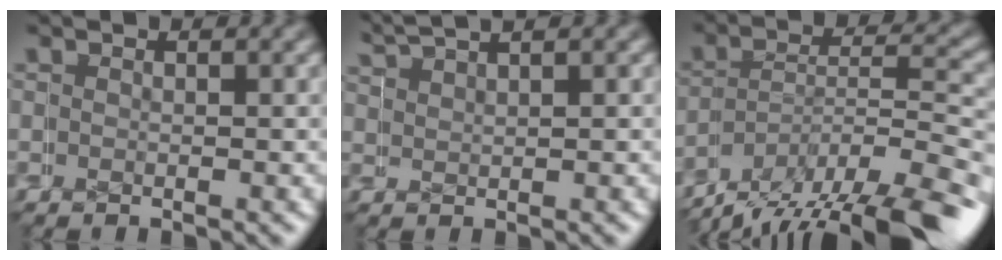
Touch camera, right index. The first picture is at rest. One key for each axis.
{"total": 3.3, "fx": 3.1, "fy": -0.6, "fz": 0.6, "tx": -0.013, "ty": 0.013, "tz": 0.056}
{"total": 10.7, "fx": -7.2, "fy": 4.6, "fz": 6.5, "tx": -0.080, "ty": -0.005, "tz": -0.111}